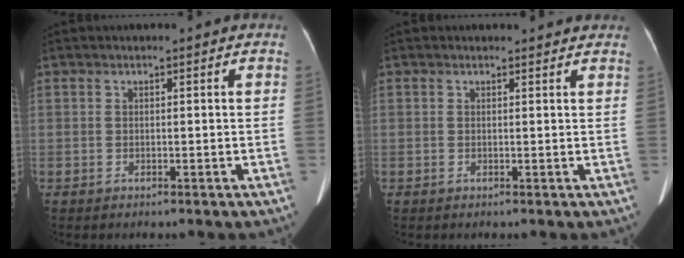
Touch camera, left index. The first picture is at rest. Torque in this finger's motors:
{"motor_torque": [-0.01, -0.23, -0.09, -0.03]}